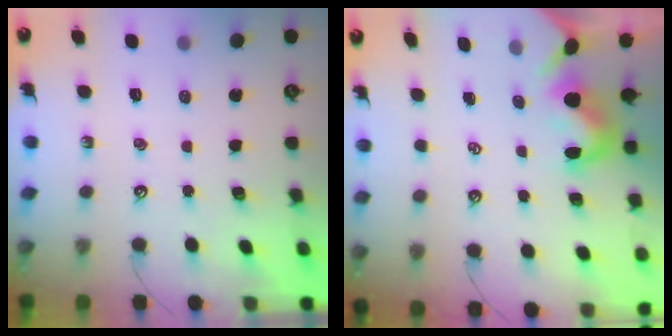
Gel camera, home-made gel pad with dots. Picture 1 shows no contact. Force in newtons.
{"total": 1.7, "press": 1.7, "slide": 0.4}